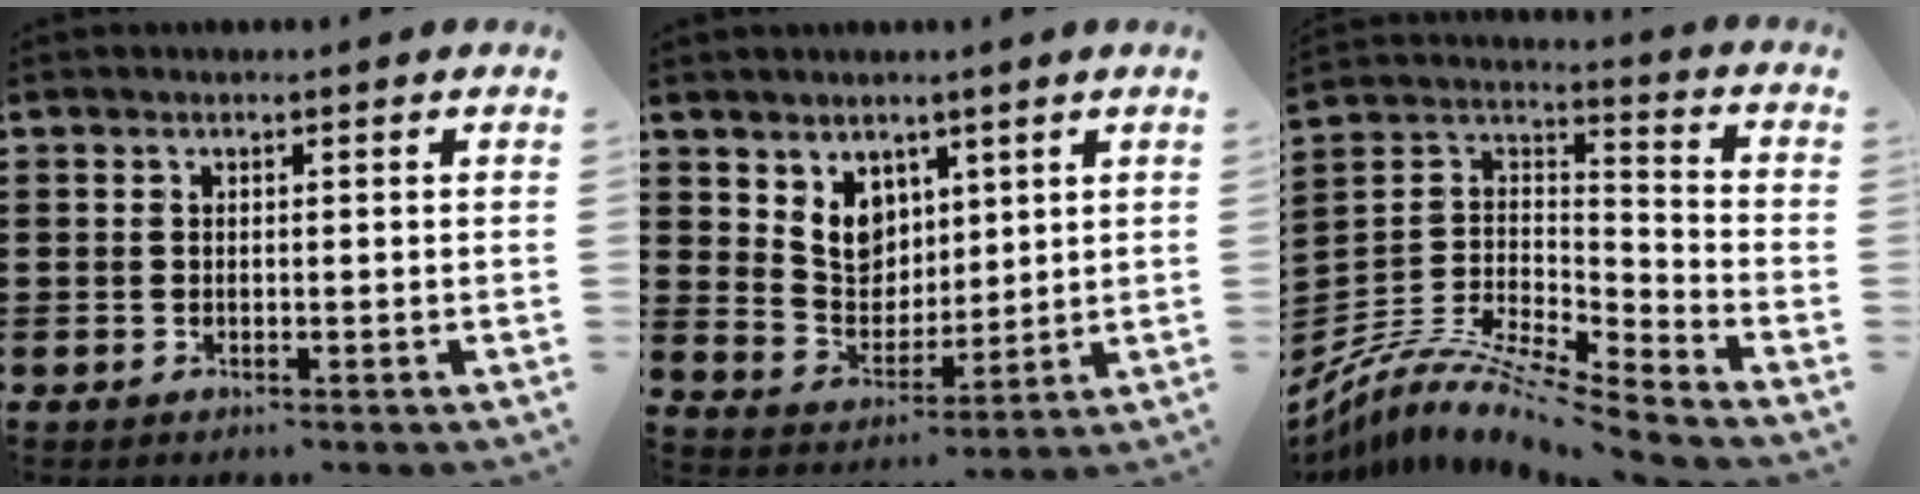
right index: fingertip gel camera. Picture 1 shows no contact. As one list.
[{"total": 6.3, "force": [3.8, 4.9, 1.2], "torque": [-0.055, -0.005, 0.074]}, {"total": 8.0, "force": [-7.1, 1.1, 3.4], "torque": [-0.086, -0.009, -0.149]}]